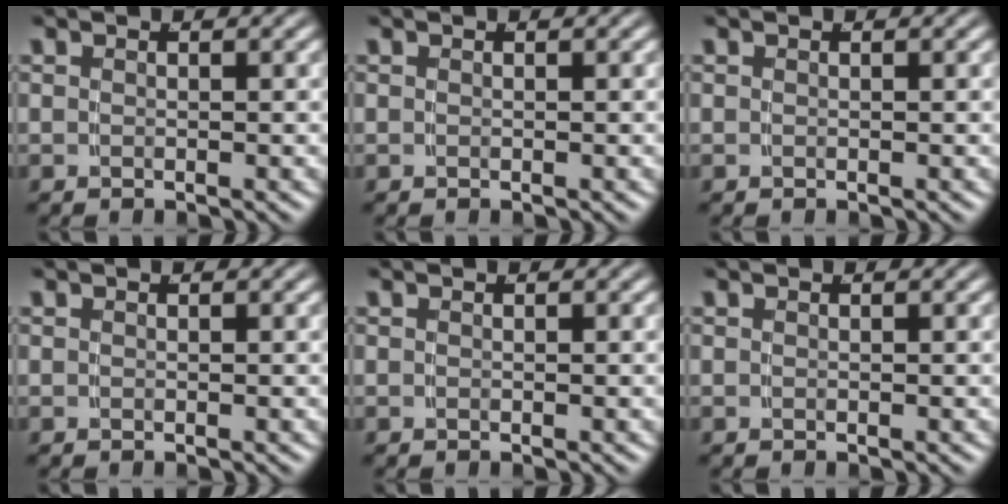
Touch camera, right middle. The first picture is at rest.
{"total": 0.0}
{"total": 0.0}
{"total": 0.0}
{"total": 0.0}
{"total": 0.0}